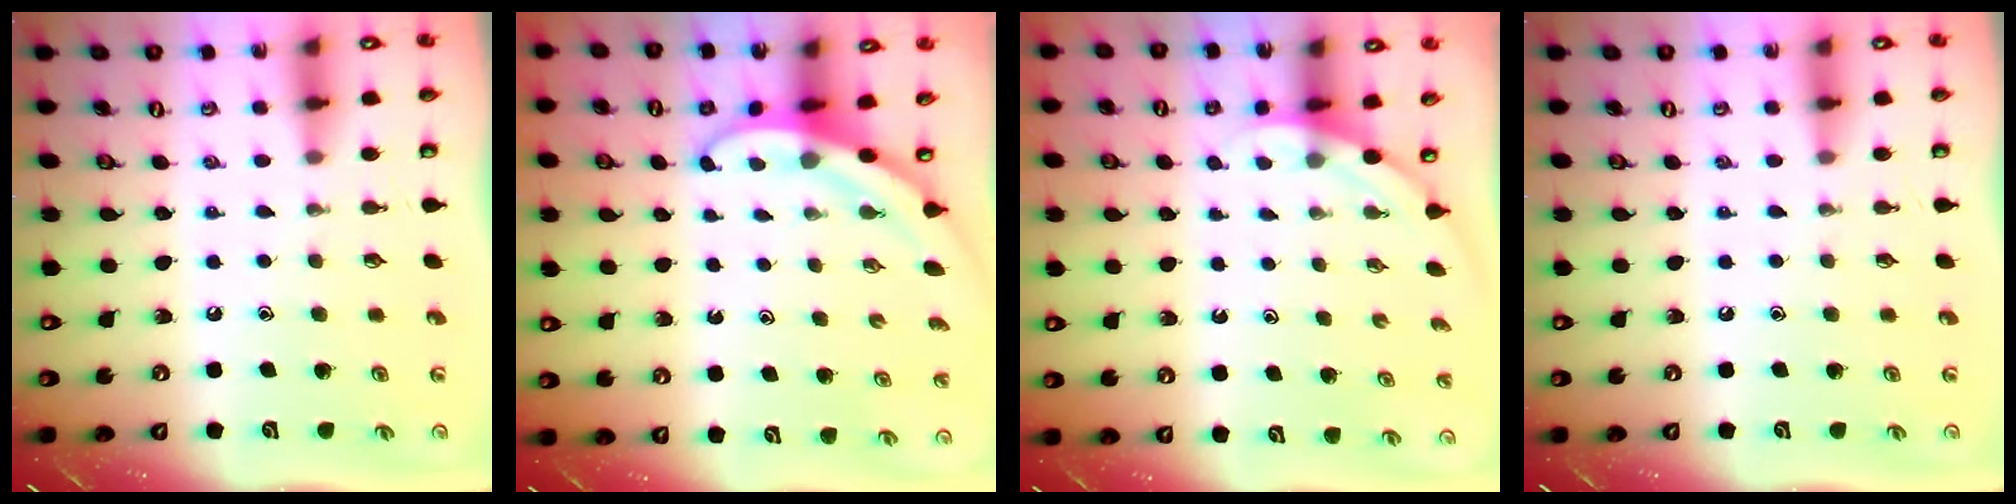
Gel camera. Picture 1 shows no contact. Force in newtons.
{"total": 3.1, "press": 3.1, "slide": 0.2}
{"total": 2.2, "press": 2.2, "slide": 0.0}
{"total": 0.0}